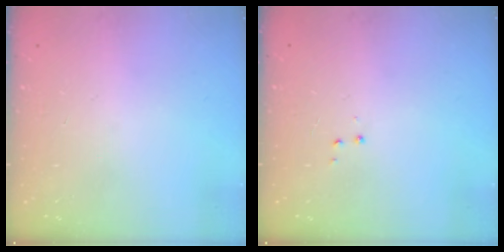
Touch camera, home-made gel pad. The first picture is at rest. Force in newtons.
{"total": 2.9, "press": 2.8, "slide": 0.4}